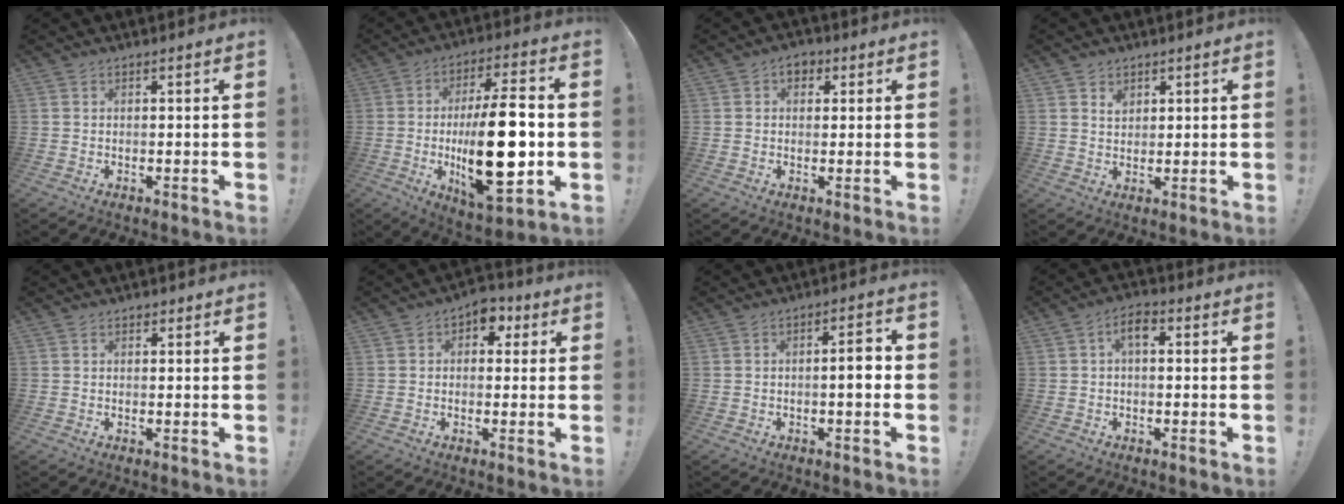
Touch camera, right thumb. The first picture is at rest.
{"total": 24.4, "force": [-2.1, 9.2, 22.5], "torque": [-0.381, -0.007, -0.029]}
{"total": 4.0, "force": [1.5, 2.9, 2.2], "torque": [-0.024, 0.002, 0.025]}
{"total": 3.1, "force": [2.2, 2.1, 0.6], "torque": [0.005, -0.013, 0.037]}
{"total": 0.8, "force": [0.5, 0.7, 0.2], "torque": [-0.001, -0.001, 0.008]}
{"total": 5.3, "force": [1.2, 4.1, 3.1], "torque": [-0.033, 0.000, 0.019]}
{"total": 5.1, "force": [-0.6, 1.2, 4.9], "torque": [-0.070, 0.006, -0.014]}
{"total": 4.8, "force": [0.6, 2.4, 4.1], "torque": [-0.063, 0.007, 0.007]}